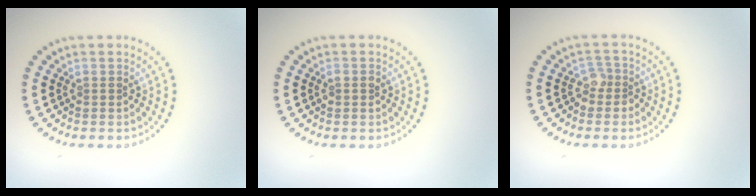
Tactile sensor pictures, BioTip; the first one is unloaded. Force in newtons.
{"total": 1.1, "press": 1.1, "slide": 0.2}
{"total": 1.7, "press": 1.4, "slide": 1.0}